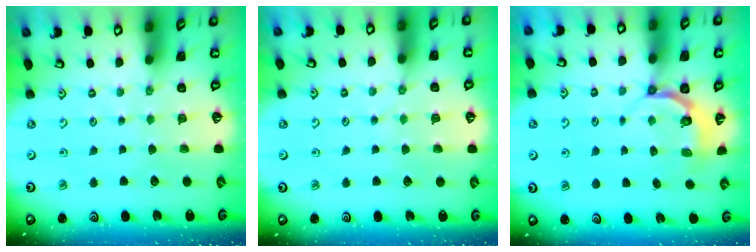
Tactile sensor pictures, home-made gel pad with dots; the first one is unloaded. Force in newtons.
{"total": 2.7, "press": 2.7, "slide": 0.5}
{"total": 4.5, "press": 3.7, "slide": 2.6}